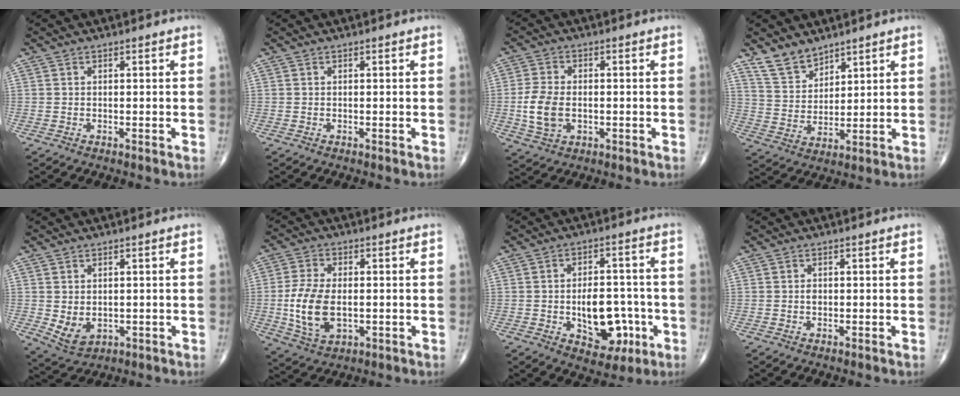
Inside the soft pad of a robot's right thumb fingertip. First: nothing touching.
{"total": 0.0}
{"total": 7.6, "force": [-0.9, 4.8, 5.8], "torque": [-0.115, 0.001, -0.015]}
{"total": 7.1, "force": [5.8, 3.5, 2.1], "torque": [-0.023, -0.036, 0.122]}
{"total": 5.1, "force": [-0.2, 3.5, 3.7], "torque": [-0.053, -0.010, 0.015]}
{"total": 11.2, "force": [-1.1, 6.3, 9.2], "torque": [-0.178, -0.005, -0.015]}
{"total": 12.0, "force": [-2.9, 7.3, 9.2], "torque": [-0.096, 0.024, -0.028]}
{"total": 0.9, "force": [0.0, 0.7, 0.6], "torque": [-0.008, 0.001, 0.000]}